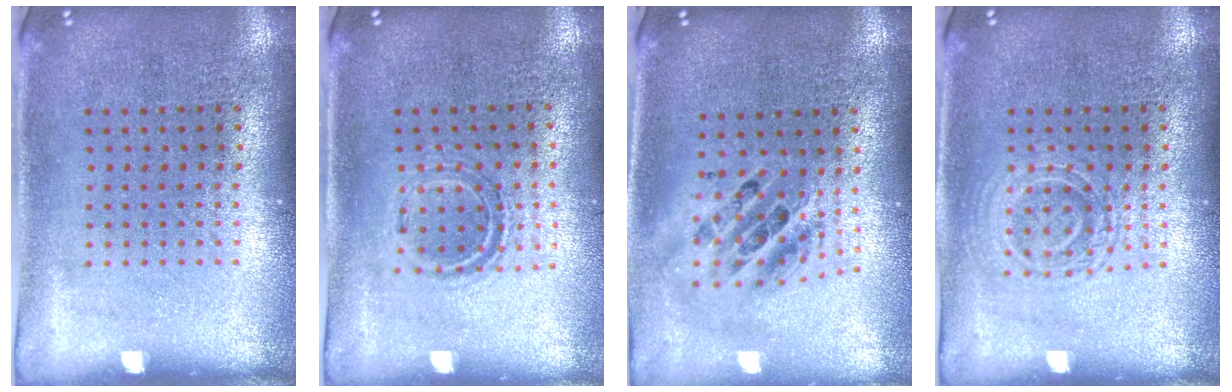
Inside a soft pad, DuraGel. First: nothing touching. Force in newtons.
{"total": 1.0, "press": 1.0, "slide": 0.3}
{"total": 1.8, "press": 1.5, "slide": 1.1}
{"total": 1.2, "press": 1.2, "slide": 0.3}